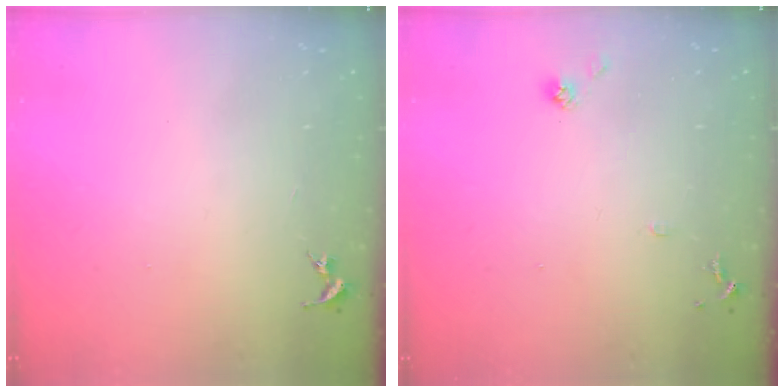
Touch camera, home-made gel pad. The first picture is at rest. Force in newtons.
{"total": 7.8, "press": 7.7, "slide": 0.6}